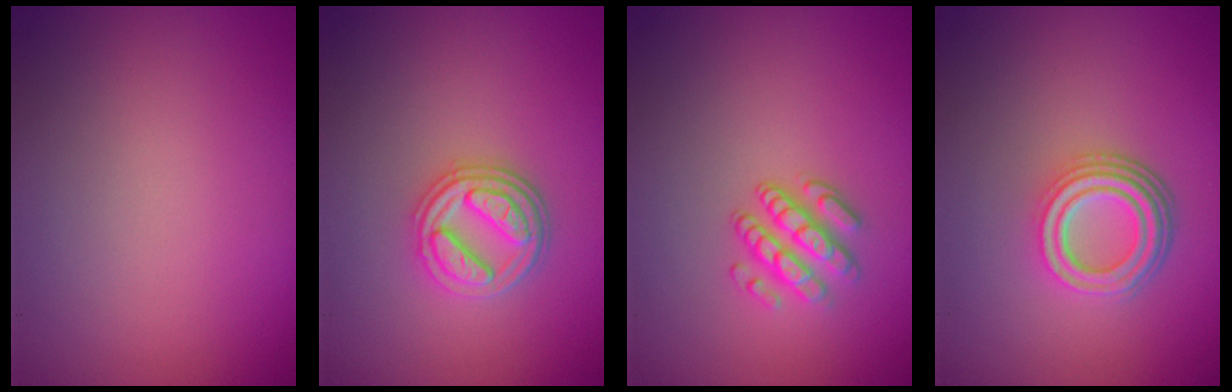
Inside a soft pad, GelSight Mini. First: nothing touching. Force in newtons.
{"total": 3.6, "press": 3.1, "slide": 1.7}
{"total": 2.9, "press": 2.3, "slide": 1.6}
{"total": 4.2, "press": 3.2, "slide": 2.8}